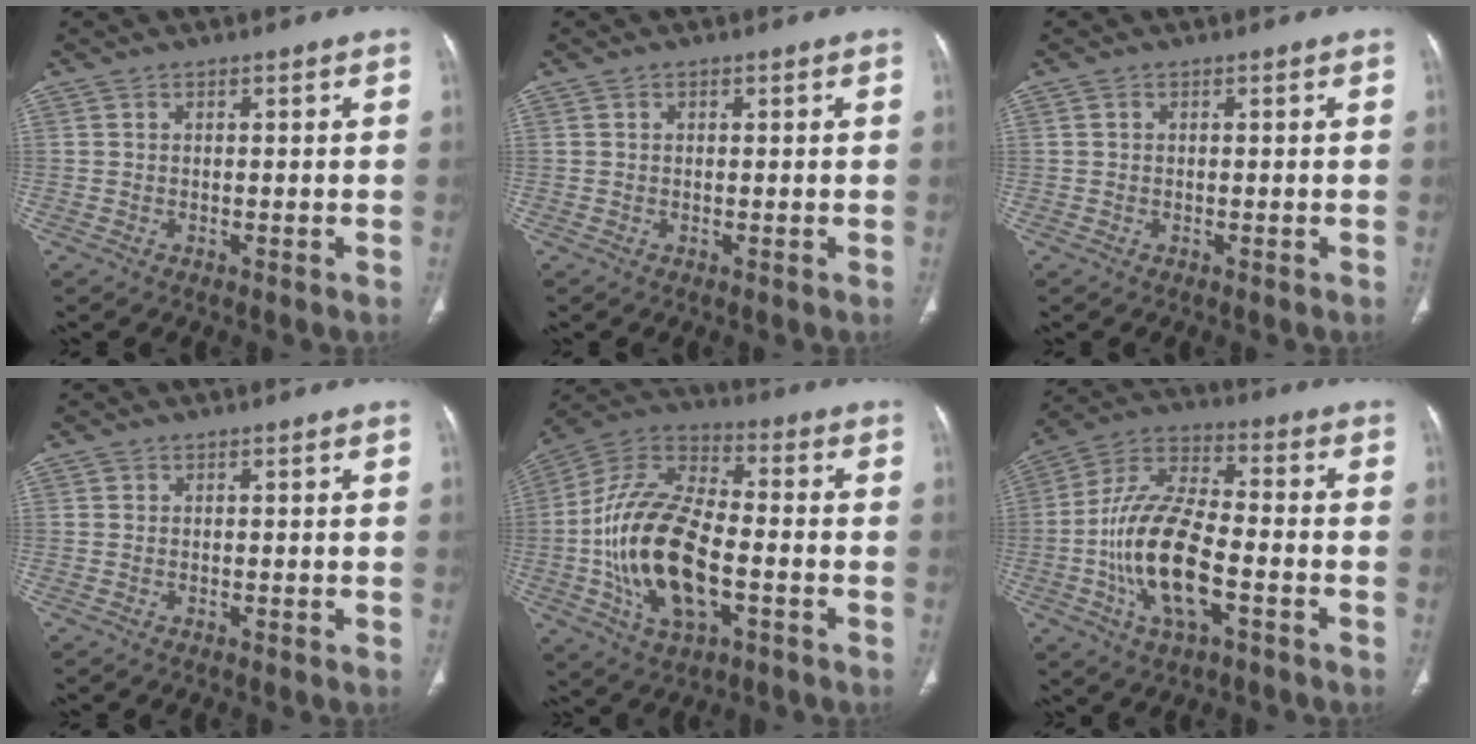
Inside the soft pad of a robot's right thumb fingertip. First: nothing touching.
{"total": 0.5, "force": [0.2, 0.4, 0.2], "torque": [-0.002, 0.000, 0.003]}
{"total": 0.5, "force": [0.1, 0.5, 0.2], "torque": [-0.002, 0.001, 0.002]}
{"total": 0.0}
{"total": 20.7, "force": [-4.1, 10.4, 17.4], "torque": [-0.337, 0.025, -0.074]}
{"total": 17.0, "force": [-4.6, 7.4, 14.6], "torque": [-0.285, 0.030, -0.085]}